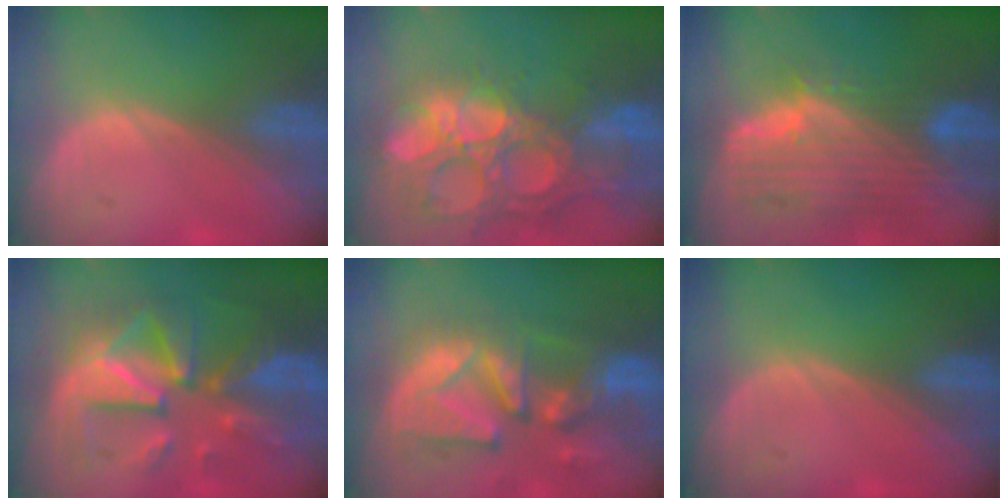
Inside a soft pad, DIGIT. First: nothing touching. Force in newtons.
{"total": 15.4, "press": 12.8, "slide": 8.6}
{"total": 11.7, "press": 10.0, "slide": 6.1}
{"total": 12.3, "press": 12.3, "slide": 1.2}
{"total": 12.7, "press": 11.2, "slide": 6.1}
{"total": 0.0}